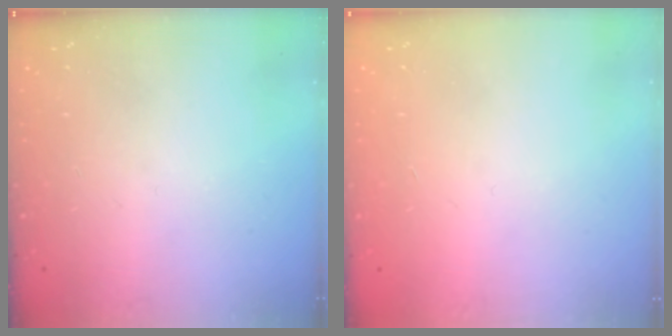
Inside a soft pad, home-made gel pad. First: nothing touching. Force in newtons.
{"total": 0.8, "press": 0.8, "slide": 0.2}